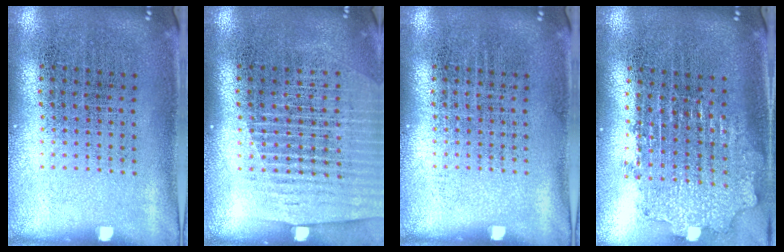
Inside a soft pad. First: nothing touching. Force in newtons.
{"total": 1.5, "press": 1.4, "slide": 0.5}
{"total": 0.0}
{"total": 1.9, "press": 1.5, "slide": 1.2}